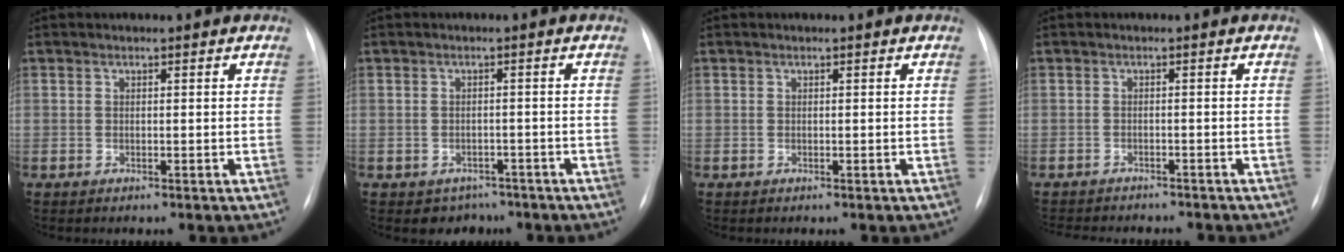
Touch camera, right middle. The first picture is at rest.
{"total": 3.4, "force": [-2.4, 2.4, 0.3], "torque": [-0.004, 0.014, -0.026]}
{"total": 0.0}
{"total": 10.2, "force": [-9.2, 2.8, 3.3], "torque": [-0.057, -0.002, -0.114]}